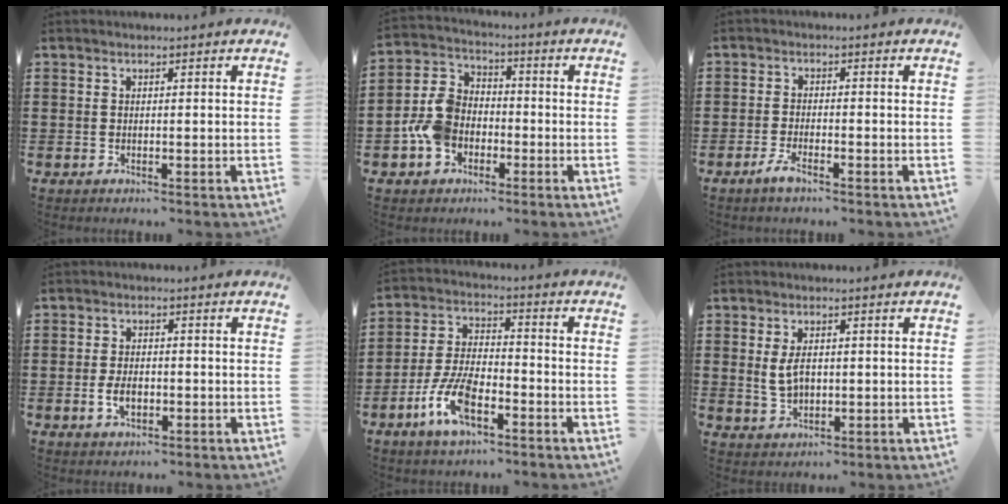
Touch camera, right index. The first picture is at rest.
{"total": 7.8, "force": [-2.5, 6.1, 4.2], "torque": [-0.121, 0.014, -0.052]}
{"total": 2.5, "force": [-1.7, 0.4, 1.8], "torque": [-0.043, -0.003, -0.037]}
{"total": 3.6, "force": [-0.8, 2.2, 2.7], "torque": [-0.059, 0.001, -0.016]}
{"total": 8.8, "force": [-4.4, 3.8, 6.7], "torque": [-0.162, -0.004, -0.086]}
{"total": 3.9, "force": [0.3, 2.3, 3.2], "torque": [-0.073, 0.005, 0.004]}